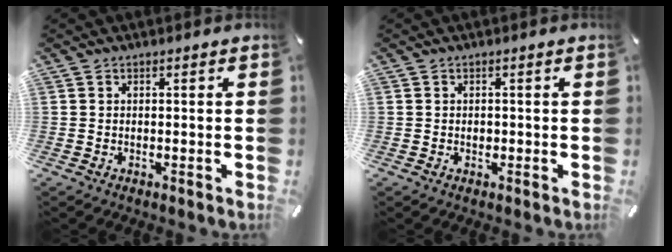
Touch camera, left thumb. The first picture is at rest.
{"total": 0.9, "force": [-0.1, 0.7, 0.5], "torque": [-0.011, 0.003, -0.004]}